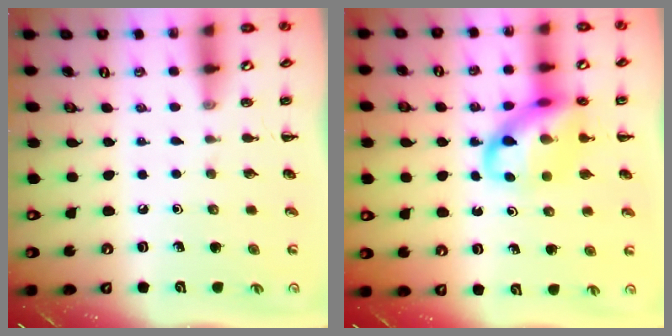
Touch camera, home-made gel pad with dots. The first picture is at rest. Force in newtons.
{"total": 13.6, "press": 13.1, "slide": 3.4}